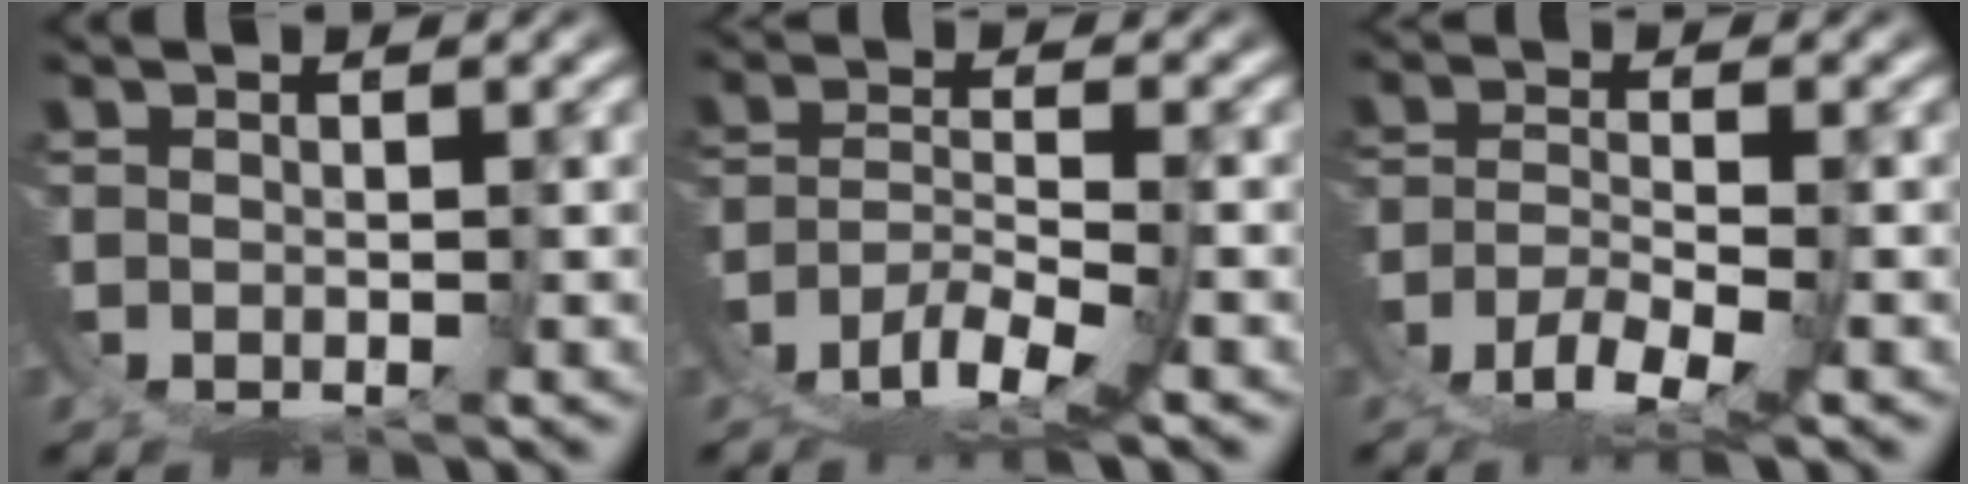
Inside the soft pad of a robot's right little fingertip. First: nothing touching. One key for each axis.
{"total": 5.5, "fx": -2.6, "fy": 2.0, "fz": 4.4, "tx": -0.069, "ty": -0.019, "tz": -0.037}
{"total": 4.1, "fx": -2.3, "fy": 0.5, "fz": 3.3, "tx": -0.046, "ty": -0.013, "tz": -0.033}